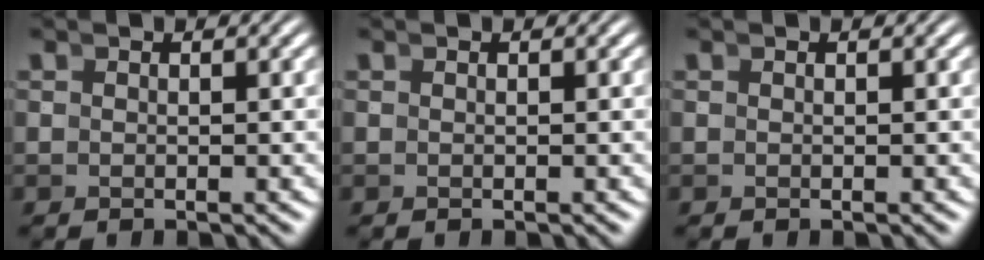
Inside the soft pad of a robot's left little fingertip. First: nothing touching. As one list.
[{"total": 0.0}, {"total": 0.0}]